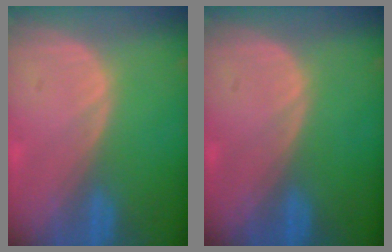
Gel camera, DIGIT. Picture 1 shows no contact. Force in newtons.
{"total": 0.0}